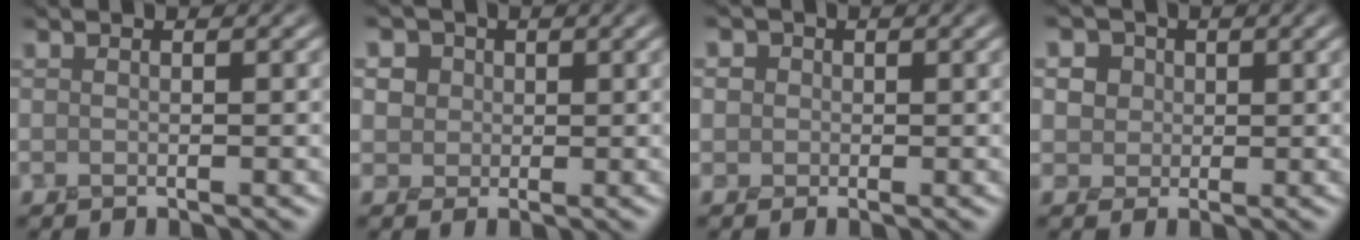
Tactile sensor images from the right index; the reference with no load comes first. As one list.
[{"total": 4.7, "force": [1.9, 3.9, 1.7], "torque": [-0.035, 0.008, 0.018]}, {"total": 2.1, "force": [0.3, 1.9, 0.7], "torque": [-0.005, 0.005, -0.009]}, {"total": 5.0, "force": [1.9, 4.2, 1.9], "torque": [-0.034, 0.011, 0.017]}]